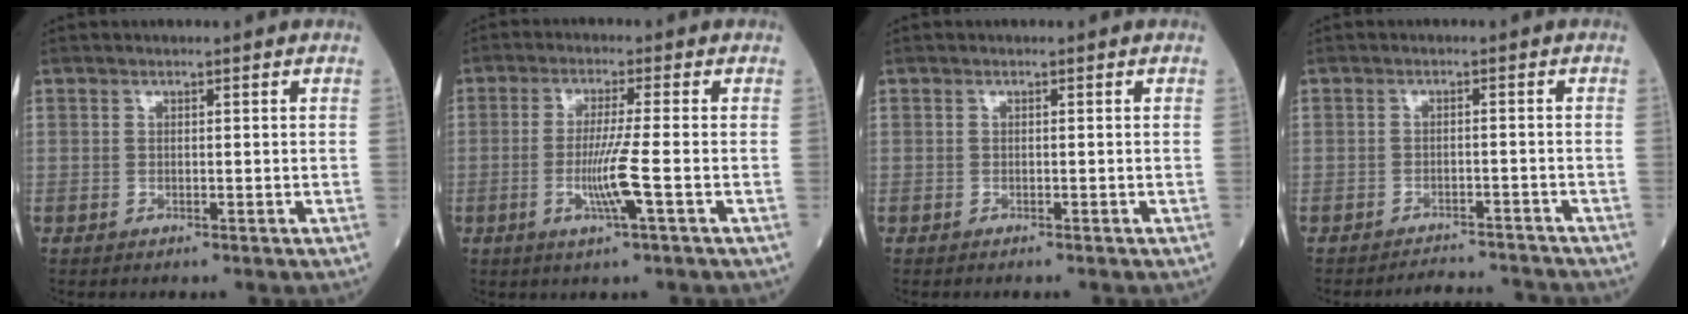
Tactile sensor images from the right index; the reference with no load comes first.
{"total": 6.3, "force": [-1.7, -0.9, 6.0], "torque": [-0.116, -0.015, -0.035]}
{"total": 0.7, "force": [-0.7, 0.0, 0.3], "torque": [-0.004, 0.000, -0.010]}
{"total": 5.8, "force": [-5.8, 0.0, -0.2], "torque": [0.005, 0.003, -0.082]}